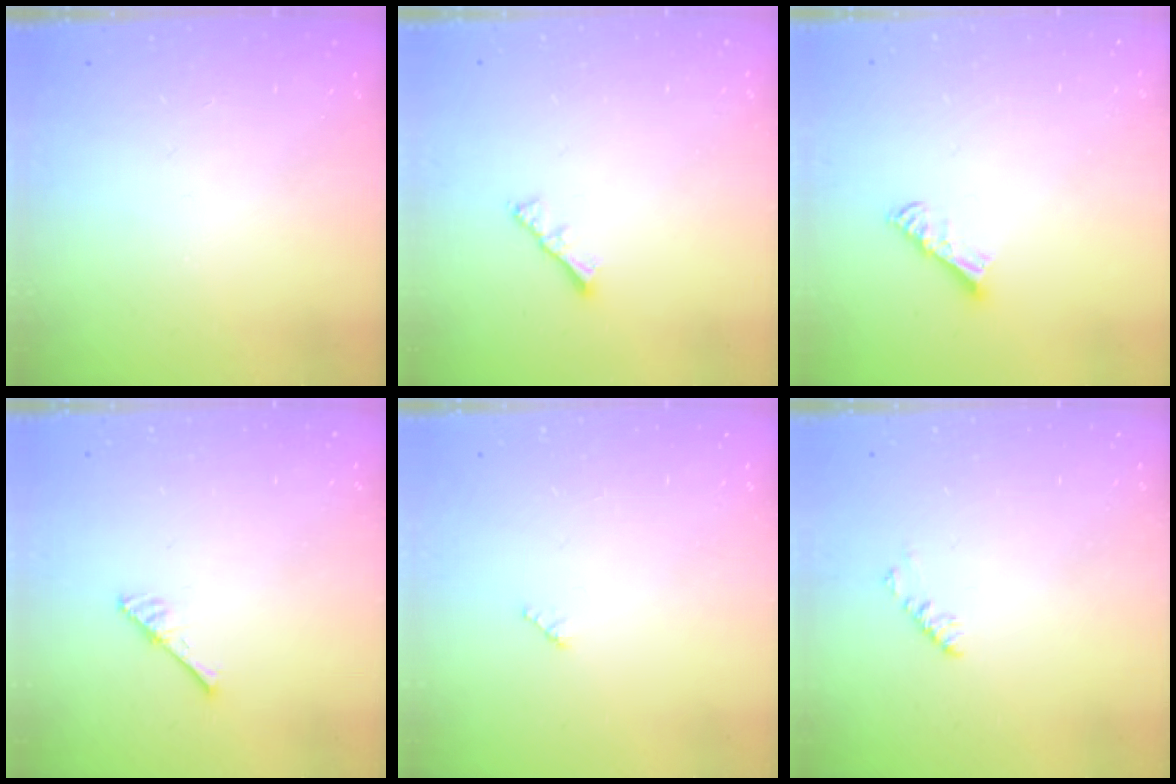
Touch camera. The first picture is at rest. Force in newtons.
{"total": 2.5, "press": 2.4, "slide": 0.5}
{"total": 5.4, "press": 5.4, "slide": 0.2}
{"total": 3.0, "press": 3.0, "slide": 0.3}
{"total": 2.5, "press": 2.5, "slide": 0.3}
{"total": 3.4, "press": 3.3, "slide": 0.5}